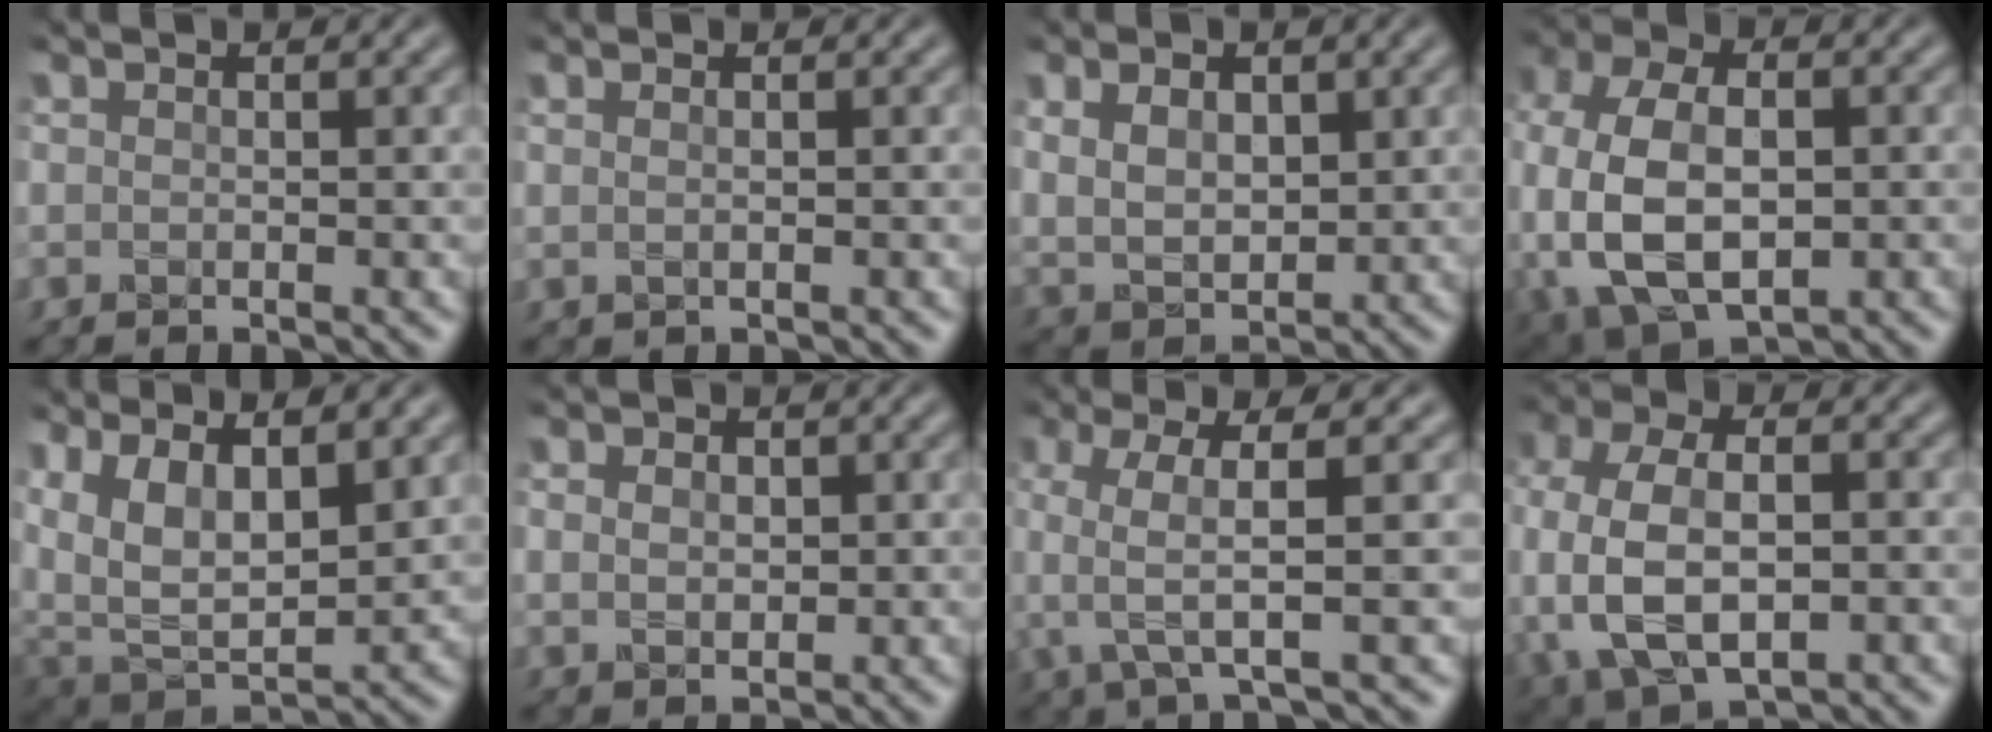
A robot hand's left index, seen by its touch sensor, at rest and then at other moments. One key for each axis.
{"total": 0.8, "fx": 0.3, "fy": 0.3, "fz": 0.6, "tx": -0.003, "ty": -0.005, "tz": -0.002}
{"total": 4.6, "fx": 1.7, "fy": 3.0, "fz": 3.1, "tx": -0.064, "ty": -0.001, "tz": 0.034}
{"total": 11.8, "fx": -2.4, "fy": 7.8, "fz": 8.5, "tx": -0.195, "ty": -0.013, "tz": -0.036}
{"total": 9.0, "fx": 3.5, "fy": 4.8, "fz": 6.8, "tx": -0.136, "ty": -0.008, "tz": 0.062}
{"total": 2.2, "fx": 0.6, "fy": 1.7, "fz": 1.2, "tx": -0.018, "ty": 0.006, "tz": 0.007}
{"total": 4.9, "fx": 0.1, "fy": 1.2, "fz": 4.8, "tx": -0.100, "ty": 0.001, "tz": -0.003}
{"total": 10.3, "fx": -1.8, "fy": 7.0, "fz": 7.4, "tx": -0.184, "ty": -0.010, "tz": -0.027}